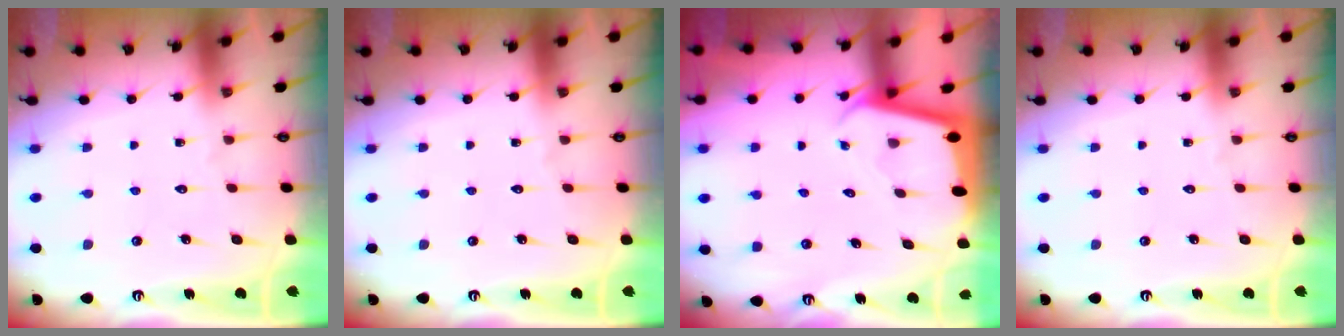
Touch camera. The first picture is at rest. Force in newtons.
{"total": 0.0}
{"total": 1.9, "press": 1.9, "slide": 0.1}
{"total": 0.0}